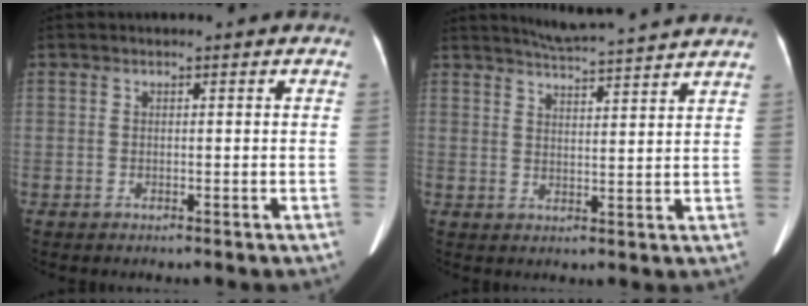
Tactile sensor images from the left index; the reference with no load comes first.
{"total": 11.8, "force": [11.0, -0.4, 4.2], "torque": [-0.074, 0.014, 0.145]}